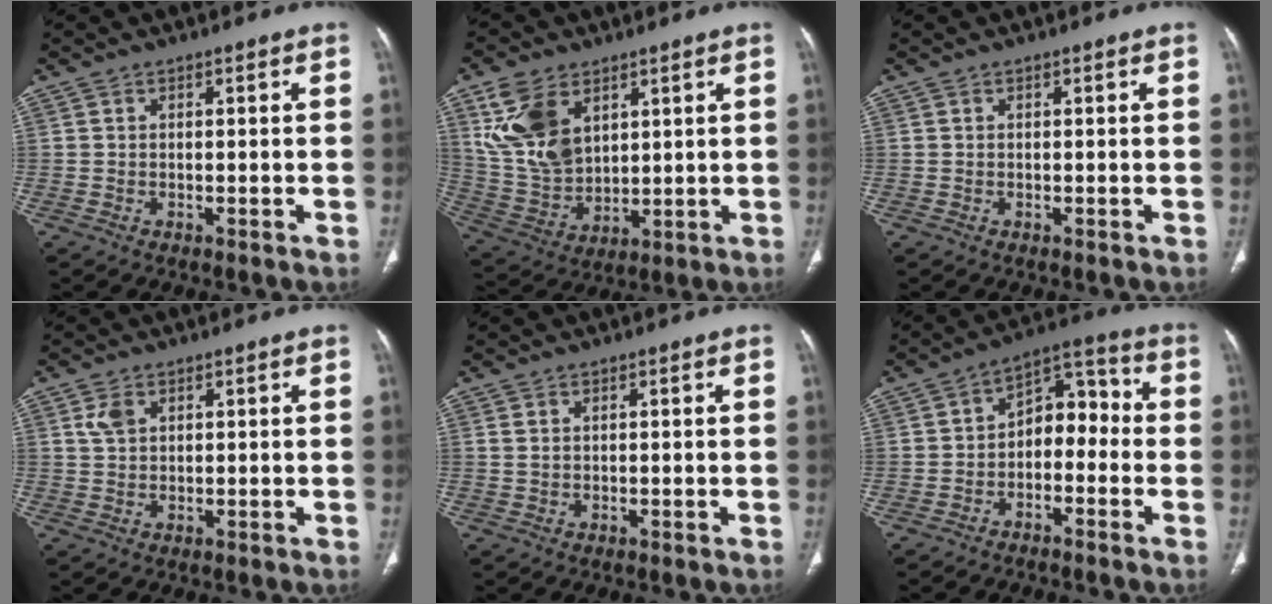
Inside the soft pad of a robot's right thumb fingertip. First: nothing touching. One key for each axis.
{"total": 13.9, "fx": 6.1, "fy": 8.8, "fz": 8.8, "tx": -0.161, "ty": -0.022, "tz": 0.139}
{"total": 0.0}
{"total": 2.7, "fx": 1.3, "fy": 1.7, "fz": 1.7, "tx": -0.031, "ty": 0.002, "tz": 0.032}
{"total": 0.9, "fx": 0.4, "fy": 0.5, "fz": 0.7, "tx": -0.018, "ty": 0.009, "tz": 0.015}
{"total": 9.0, "fx": -2.0, "fy": 6.1, "fz": 6.4, "tx": -0.059, "ty": 0.051, "tz": -0.045}